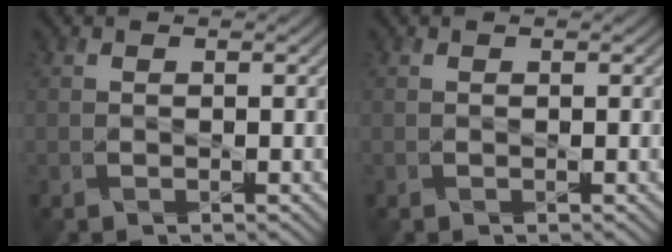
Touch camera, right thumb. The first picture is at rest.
{"total": 0.0}